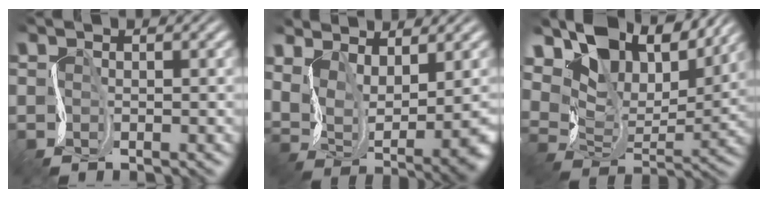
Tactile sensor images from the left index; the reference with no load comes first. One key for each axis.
{"total": 6.5, "fx": 2.9, "fy": 2.8, "fz": 5.1, "tx": -0.105, "ty": -0.008, "tz": 0.063}
{"total": 11.5, "fx": 8.4, "fy": 5.6, "fz": 5.6, "tx": -0.121, "ty": 0.001, "tz": 0.148}